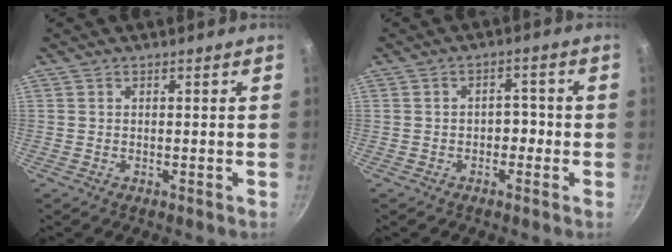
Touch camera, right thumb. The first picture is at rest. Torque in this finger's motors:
{"motor_torque": [-0.30, 0.10, 0.16, 0.44, -0.08]}